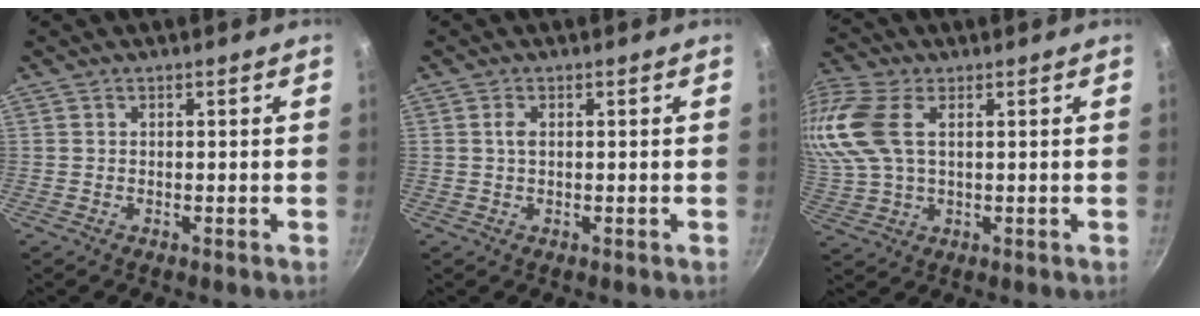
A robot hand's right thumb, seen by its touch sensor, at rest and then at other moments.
{"total": 1.4, "force": [0.3, 0.7, 1.2], "torque": [-0.023, 0.003, 0.004]}
{"total": 12.0, "force": [3.3, 7.0, 9.2], "torque": [-0.202, 0.015, 0.062]}